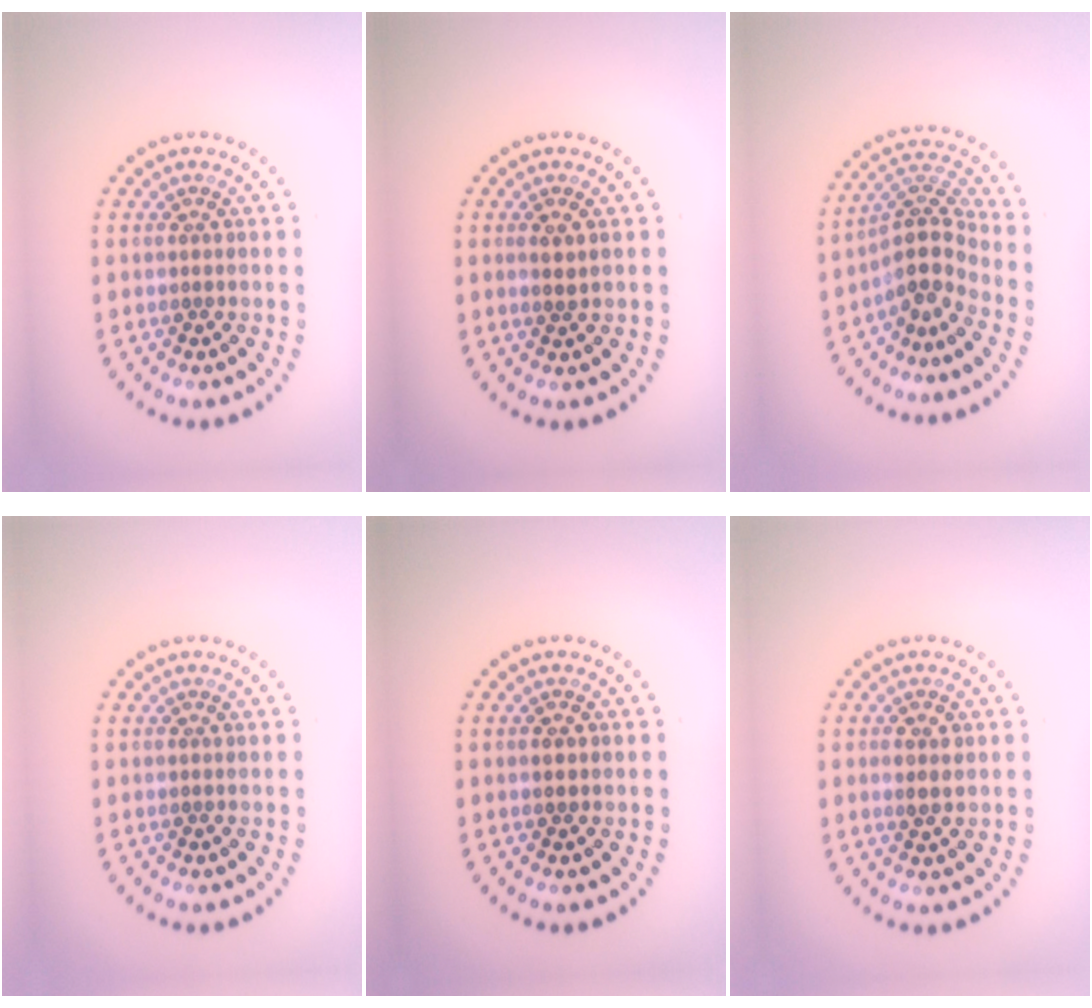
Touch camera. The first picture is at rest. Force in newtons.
{"total": 0.7, "press": 0.5, "slide": 0.4}
{"total": 4.0, "press": 2.8, "slide": 2.8}
{"total": 0.0}
{"total": 1.3, "press": 1.3, "slide": 0.3}
{"total": 1.8, "press": 1.8, "slide": 0.1}